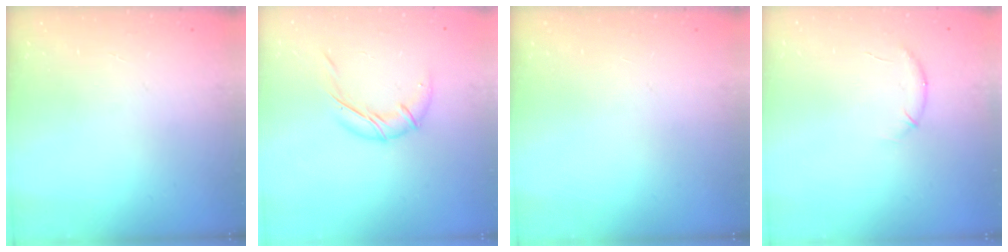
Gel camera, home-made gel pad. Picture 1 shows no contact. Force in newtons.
{"total": 9.0, "press": 9.0, "slide": 0.2}
{"total": 0.0}
{"total": 6.3, "press": 6.1, "slide": 1.6}